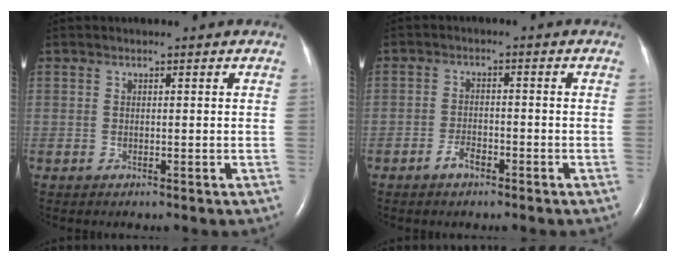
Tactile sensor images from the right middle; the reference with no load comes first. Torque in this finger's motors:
{"motor_torque": [-0.56, -0.83, -0.07, 0.00]}